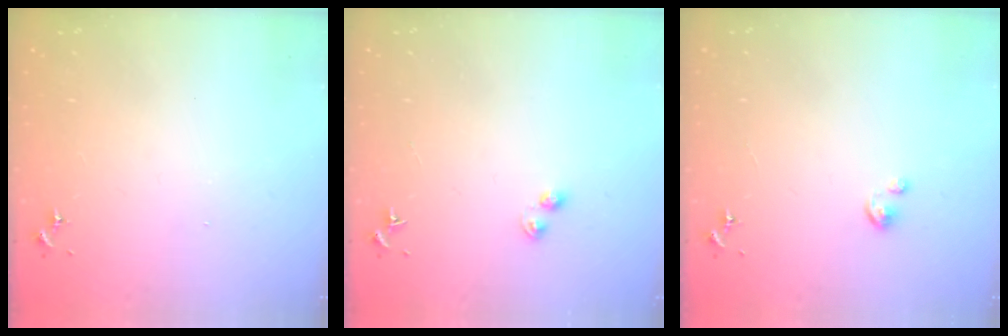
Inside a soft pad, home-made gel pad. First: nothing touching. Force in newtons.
{"total": 2.8, "press": 2.8, "slide": 0.4}
{"total": 1.9, "press": 1.9, "slide": 0.2}